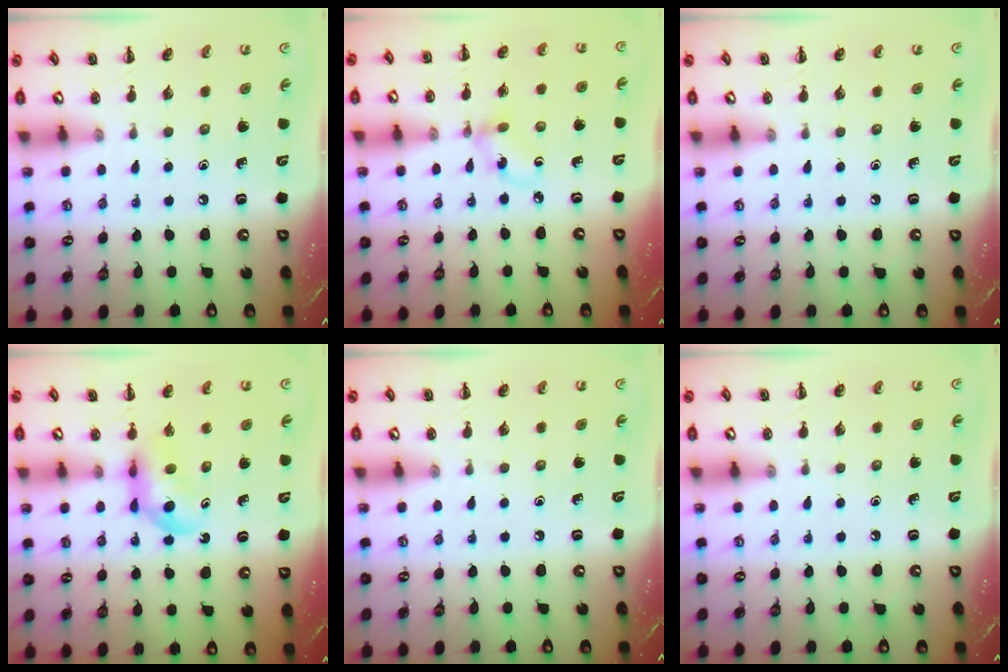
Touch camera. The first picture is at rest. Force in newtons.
{"total": 3.7, "press": 3.6, "slide": 0.7}
{"total": 0.0}
{"total": 5.0, "press": 4.9, "slide": 0.7}
{"total": 0.0}
{"total": 0.0}